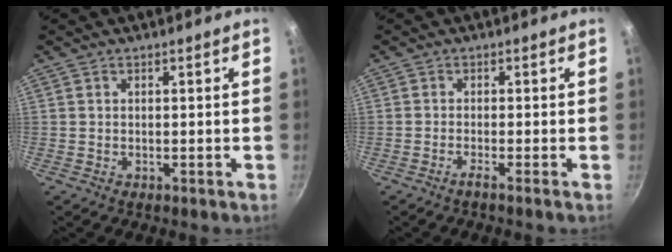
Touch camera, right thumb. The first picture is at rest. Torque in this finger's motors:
{"motor_torque": [-0.68, 0.34, -0.57, -1.29, -0.12]}